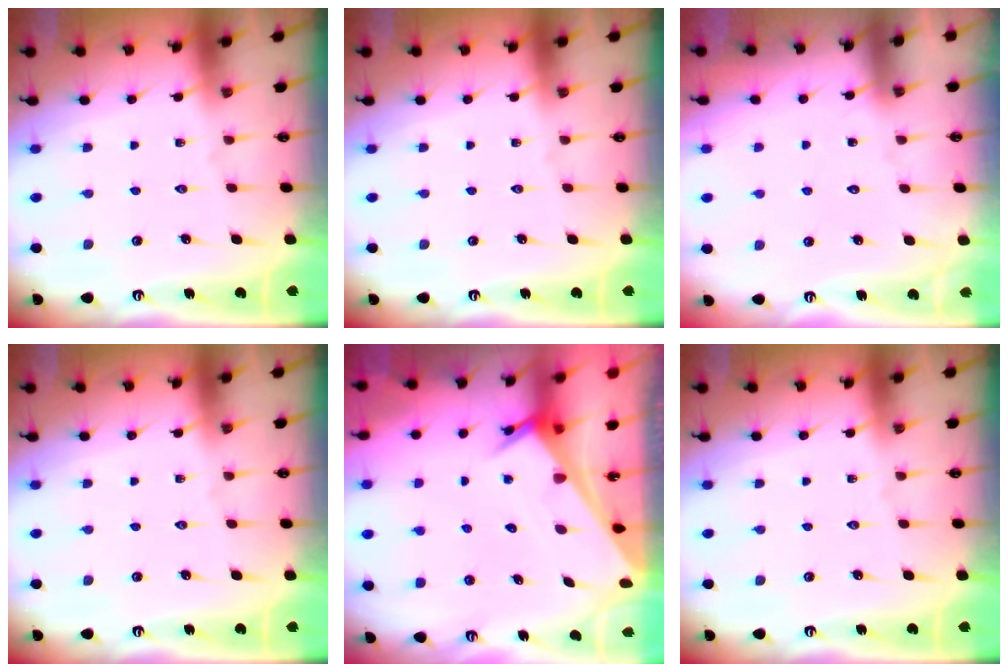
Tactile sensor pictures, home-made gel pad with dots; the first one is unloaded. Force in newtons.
{"total": 0.0}
{"total": 3.5, "press": 3.5, "slide": 0.3}
{"total": 0.0}
{"total": 3.2, "press": 3.2, "slide": 0.2}
{"total": 0.0}